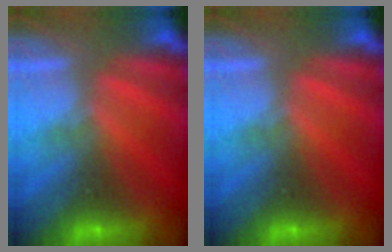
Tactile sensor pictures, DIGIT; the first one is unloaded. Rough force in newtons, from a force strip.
{"total": 0.0}